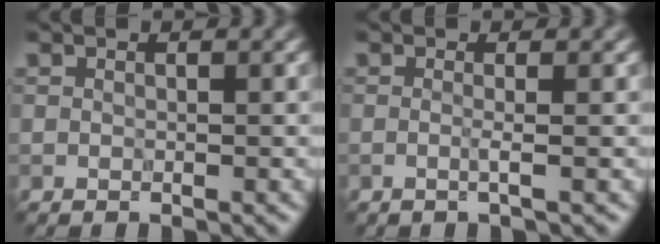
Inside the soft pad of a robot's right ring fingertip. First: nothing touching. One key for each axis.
{"total": 1.2, "fx": 0.0, "fy": 0.4, "fz": 1.1, "tx": -0.014, "ty": -0.005, "tz": -0.013}